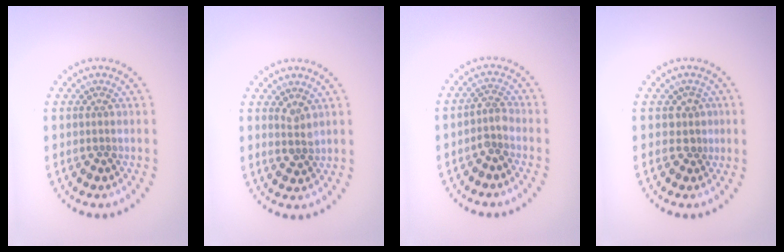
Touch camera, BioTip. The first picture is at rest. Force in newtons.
{"total": 1.3, "press": 1.1, "slide": 0.8}
{"total": 1.8, "press": 1.3, "slide": 1.3}
{"total": 1.6, "press": 1.2, "slide": 1.1}